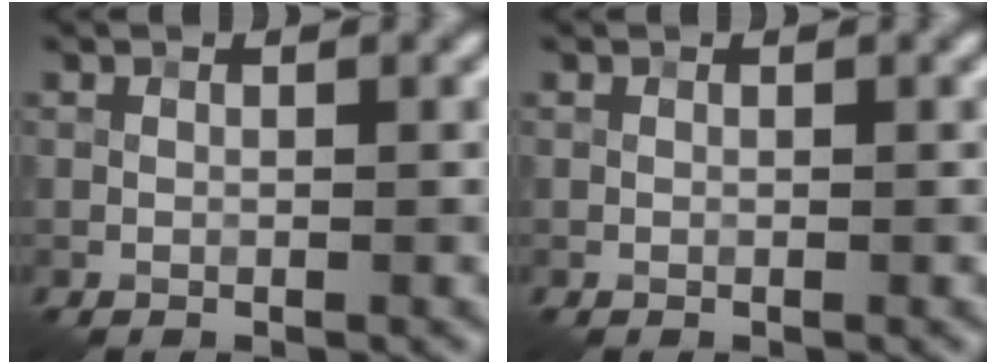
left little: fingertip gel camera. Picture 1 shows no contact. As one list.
[{"total": 0.0}]